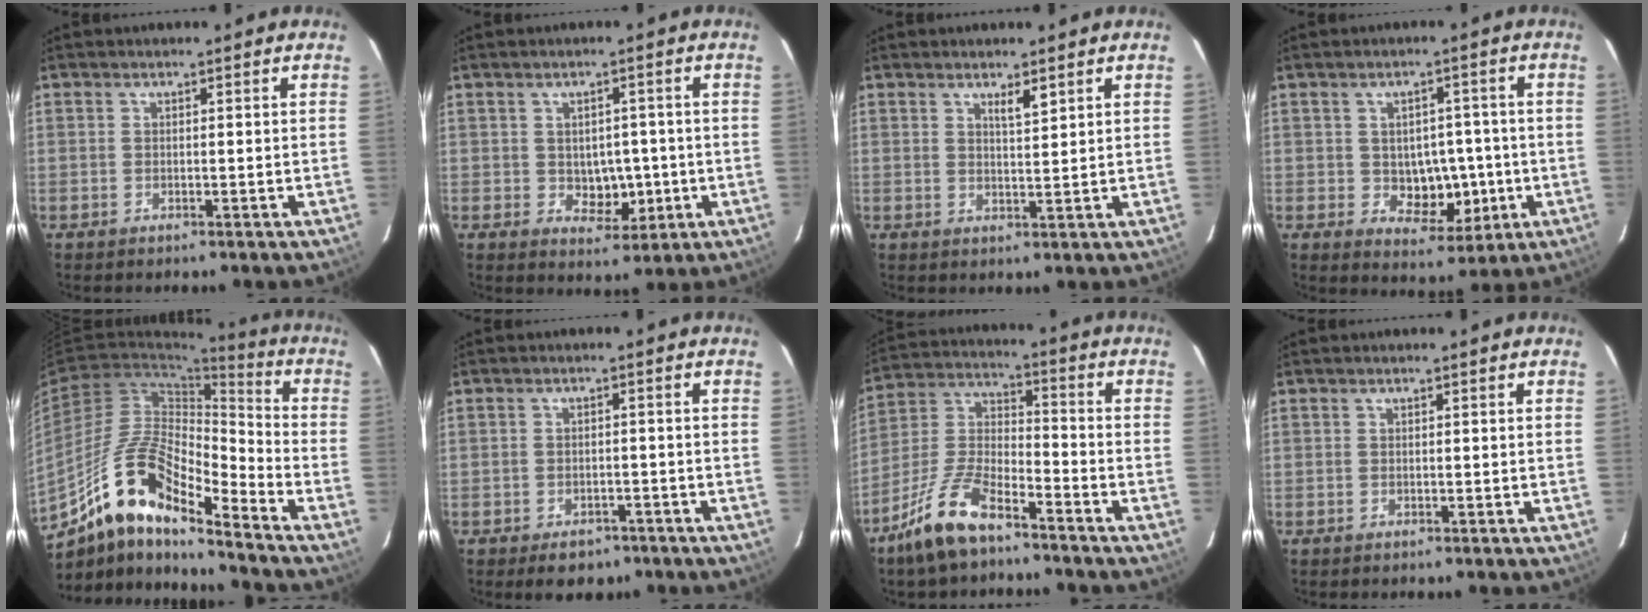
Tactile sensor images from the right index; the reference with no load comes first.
{"total": 5.0, "force": [-0.5, 3.5, 3.5], "torque": [-0.039, 0.004, 0.003]}
{"total": 2.2, "force": [1.5, 0.2, 1.6], "torque": [-0.031, -0.004, 0.029]}
{"total": 7.0, "force": [-0.8, 4.8, 5.1], "torque": [-0.062, 0.009, 0.000]}
{"total": 14.6, "force": [-10.2, 3.4, 10.0], "torque": [-0.189, 0.021, -0.180]}
{"total": 4.2, "force": [-2.8, 2.6, 1.5], "torque": [-0.019, 0.003, -0.033]}
{"total": 11.4, "force": [-8.3, 3.3, 7.1], "torque": [-0.162, -0.003, -0.164]}
{"total": 0.0}